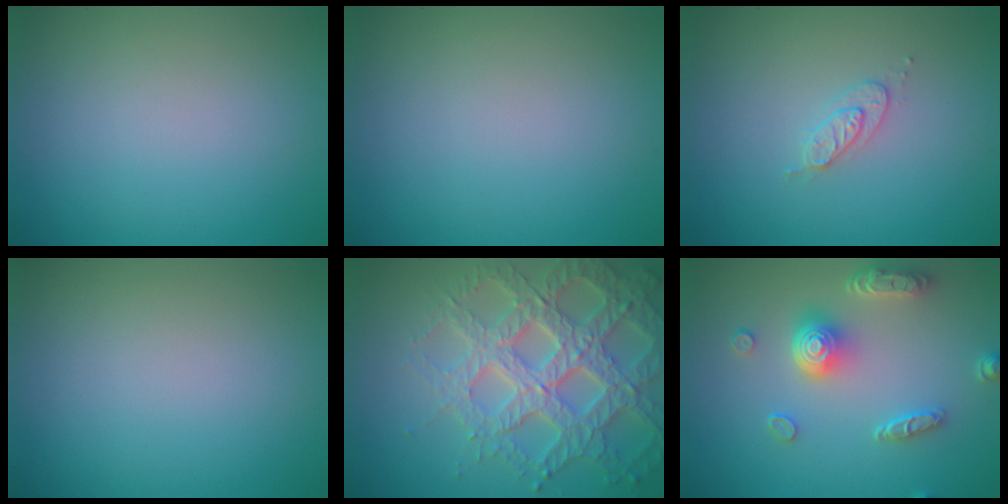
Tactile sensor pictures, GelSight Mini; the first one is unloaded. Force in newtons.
{"total": 0.0}
{"total": 1.7, "press": 1.6, "slide": 0.2}
{"total": 0.0}
{"total": 6.9, "press": 6.7, "slide": 1.7}
{"total": 4.8, "press": 3.7, "slide": 3.0}